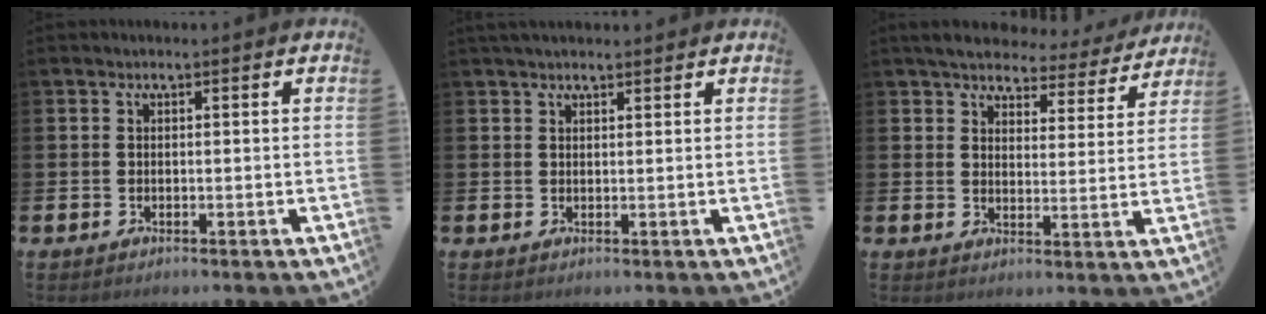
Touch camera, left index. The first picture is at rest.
{"total": 1.7, "force": [1.5, 0.4, 0.4], "torque": [0.001, -0.002, 0.026]}
{"total": 4.8, "force": [4.5, 1.5, 0.8], "torque": [-0.033, -0.030, 0.075]}